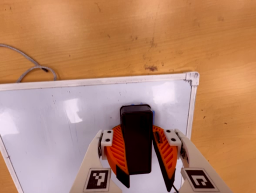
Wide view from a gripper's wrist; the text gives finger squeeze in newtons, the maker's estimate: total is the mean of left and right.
{"total": 15.2, "left": 16.8, "right": 13.6}